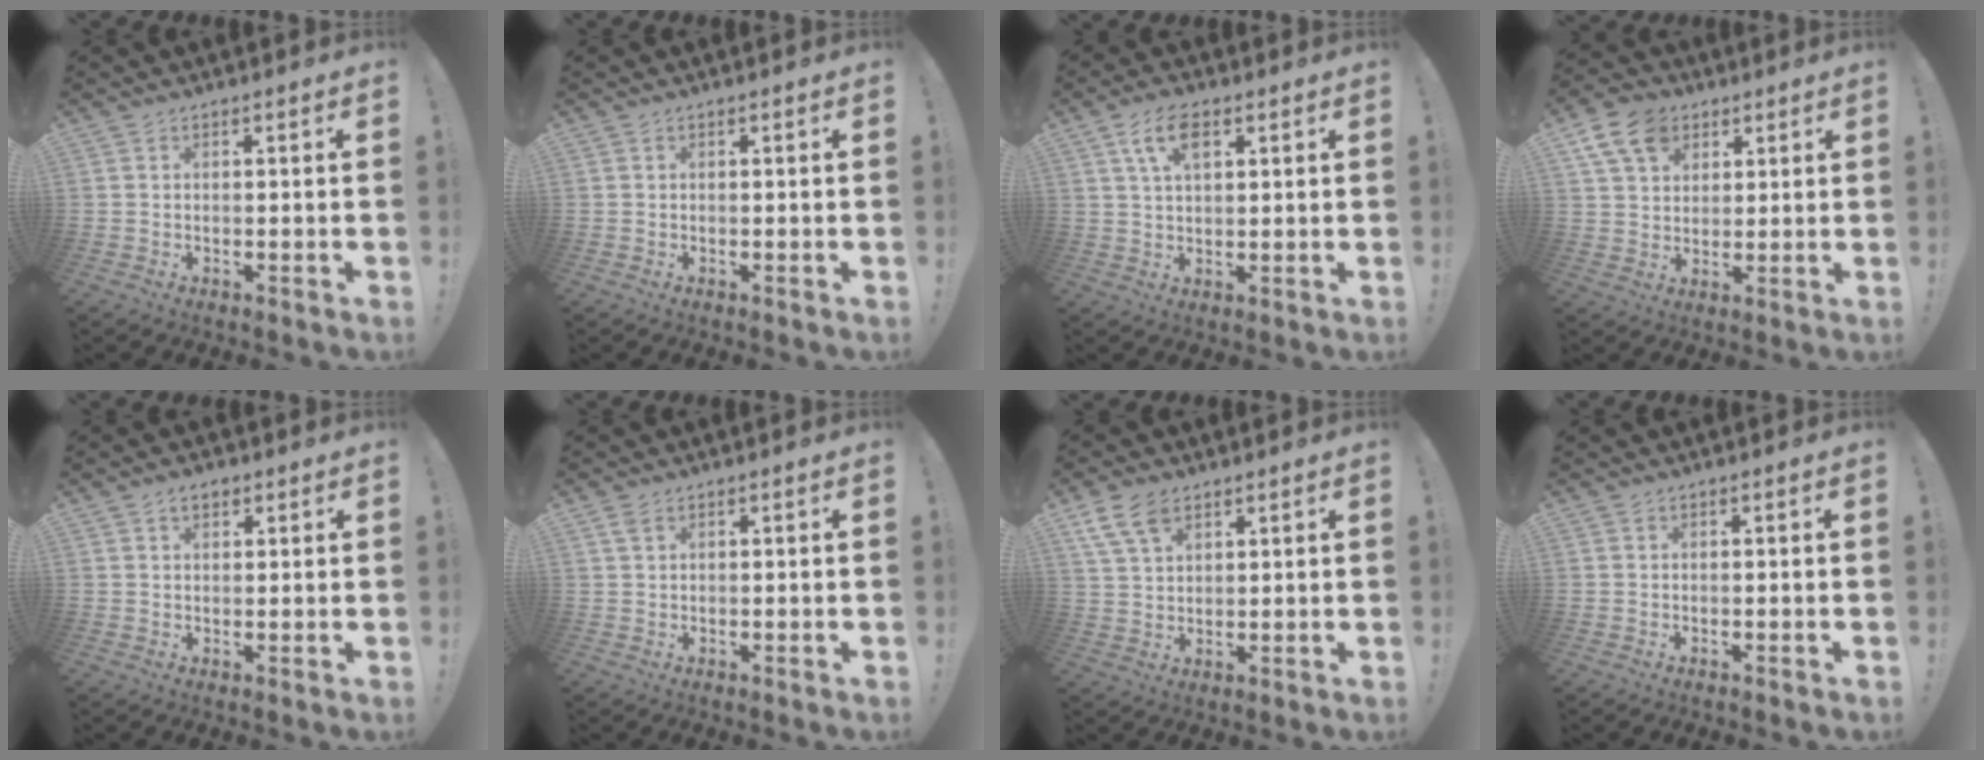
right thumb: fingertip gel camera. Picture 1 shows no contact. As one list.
[{"total": 0.0}, {"total": 7.8, "force": [3.4, 4.0, 5.8], "torque": [-0.109, 0.006, 0.062]}, {"total": 11.6, "force": [5.7, 8.0, 6.2], "torque": [-0.106, -0.012, 0.113]}, {"total": 3.0, "force": [1.6, 1.9, 1.8], "torque": [-0.030, 0.001, 0.028]}, {"total": 2.1, "force": [1.3, 1.1, 1.3], "torque": [-0.028, 0.001, 0.024]}, {"total": 8.5, "force": [5.1, 4.8, 4.8], "torque": [-0.093, -0.010, 0.101]}, {"total": 0.0}]